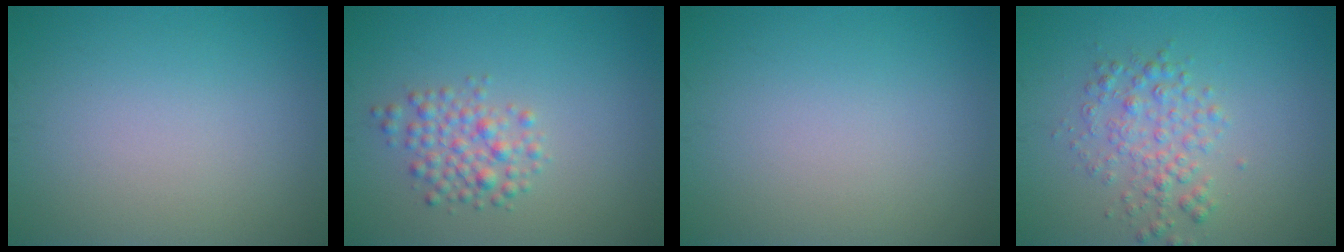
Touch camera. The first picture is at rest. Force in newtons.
{"total": 2.7, "press": 2.7, "slide": 0.1}
{"total": 0.0}
{"total": 2.9, "press": 2.9, "slide": 0.0}